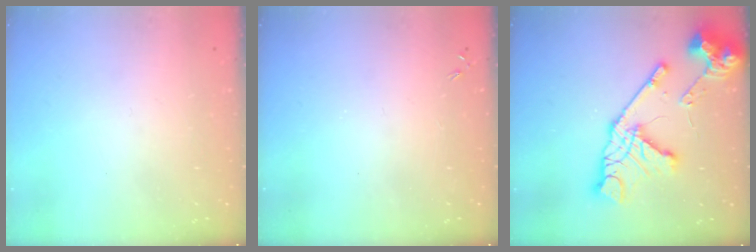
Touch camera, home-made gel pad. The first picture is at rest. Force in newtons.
{"total": 0.0}
{"total": 19.9, "press": 19.8, "slide": 2.1}